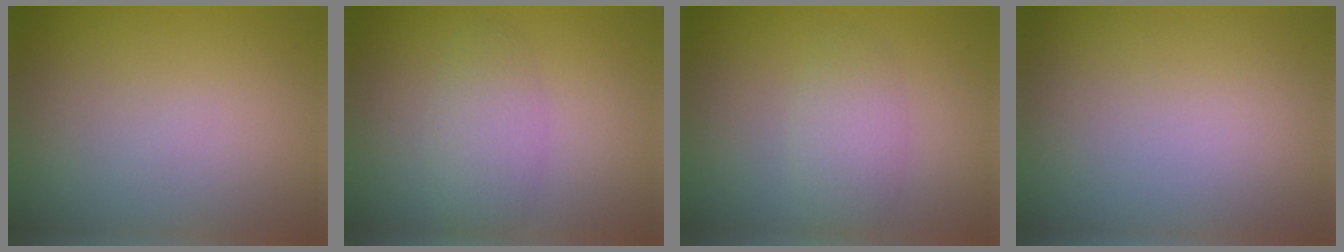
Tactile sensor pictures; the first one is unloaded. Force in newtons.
{"total": 3.1, "press": 3.1, "slide": 0.1}
{"total": 2.7, "press": 2.7, "slide": 0.1}
{"total": 0.0}